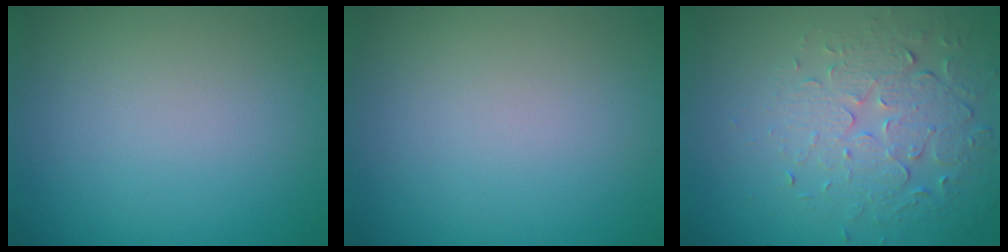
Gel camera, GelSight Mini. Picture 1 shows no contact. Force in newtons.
{"total": 0.0}
{"total": 4.7, "press": 3.4, "slide": 3.2}